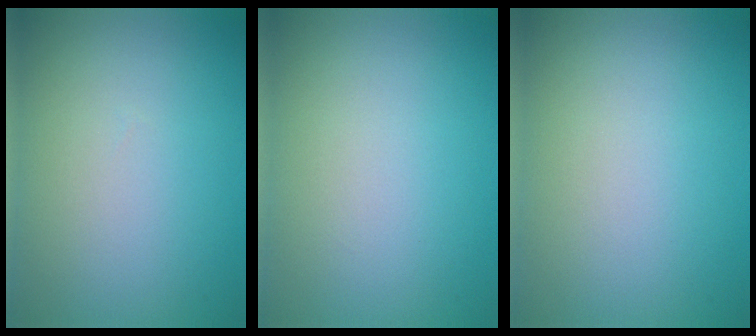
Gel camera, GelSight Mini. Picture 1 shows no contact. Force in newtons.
{"total": 0.0}
{"total": 0.0}